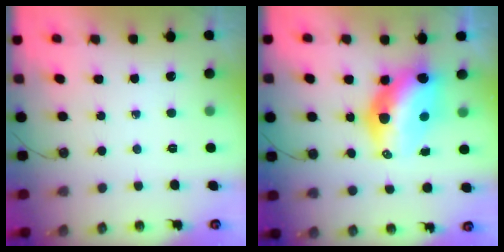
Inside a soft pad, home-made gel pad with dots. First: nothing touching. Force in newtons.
{"total": 13.9, "press": 13.3, "slide": 4.1}